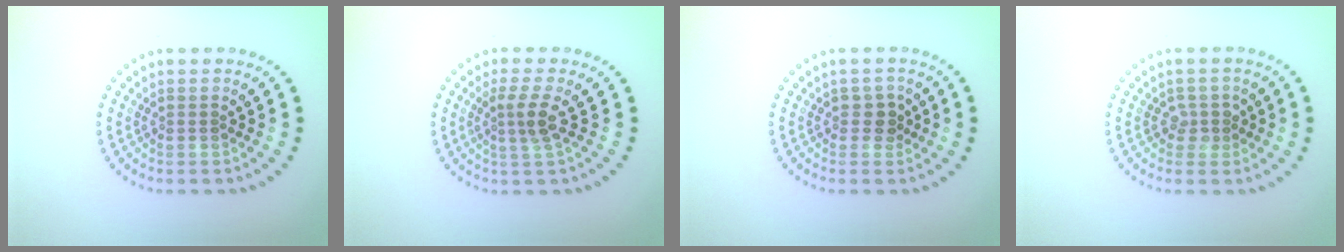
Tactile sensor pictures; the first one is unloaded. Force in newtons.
{"total": 2.3, "press": 1.7, "slide": 1.5}
{"total": 1.5, "press": 1.3, "slide": 0.7}
{"total": 1.3, "press": 1.0, "slide": 0.8}